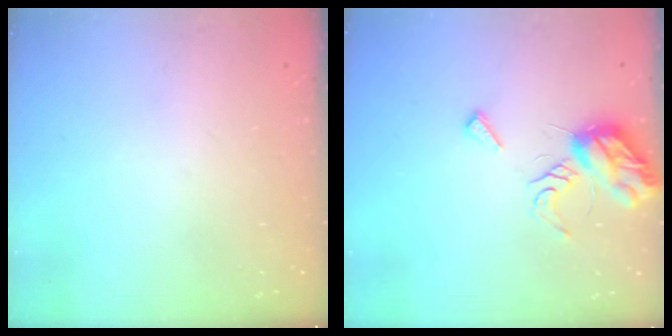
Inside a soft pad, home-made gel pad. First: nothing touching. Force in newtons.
{"total": 9.2, "press": 9.2, "slide": 0.4}